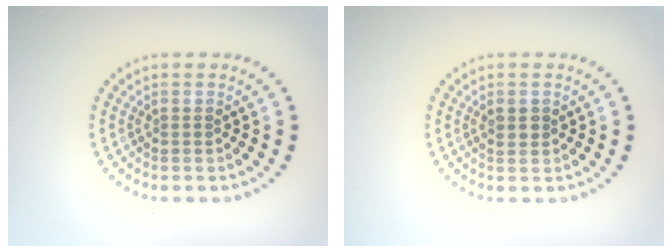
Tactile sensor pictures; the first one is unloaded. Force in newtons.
{"total": 1.2, "press": 1.2, "slide": 0.3}